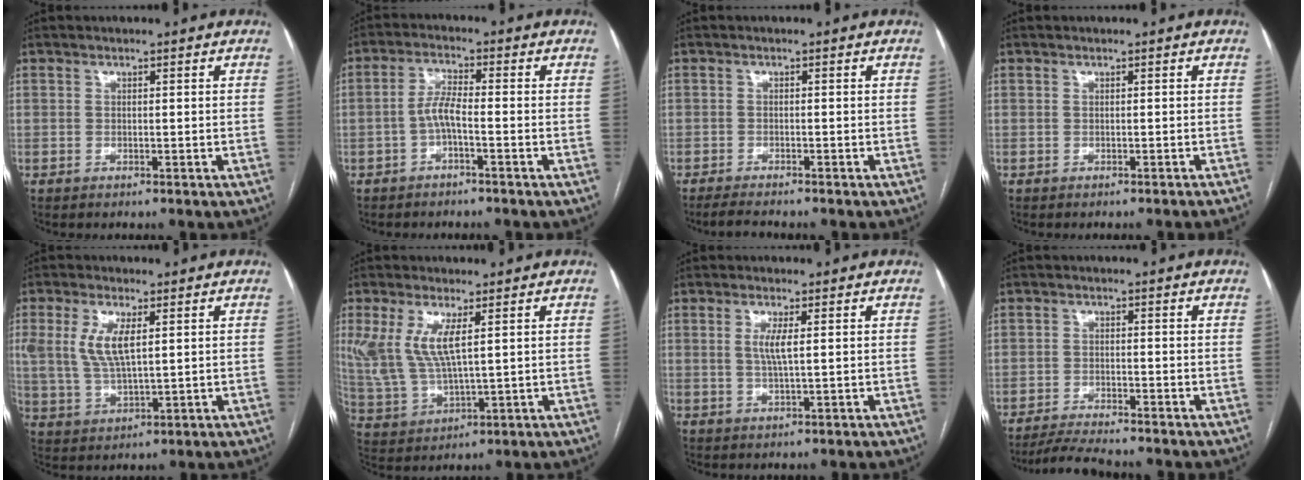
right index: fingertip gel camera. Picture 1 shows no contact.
{"total": 3.8, "force": [-1.4, 0.6, 3.5], "torque": [-0.071, 0.010, -0.028]}
{"total": 3.1, "force": [-2.8, 0.2, 1.2], "torque": [-0.025, -0.009, -0.043]}
{"total": 2.1, "force": [-1.9, -0.6, 0.8], "torque": [-0.007, 0.005, -0.023]}
{"total": 7.5, "force": [2.2, 2.9, 6.6], "torque": [-0.149, 0.004, 0.048]}
{"total": 9.3, "force": [3.1, 2.8, 8.3], "torque": [-0.200, 0.000, 0.073]}
{"total": 3.1, "force": [0.7, 0.1, 3.1], "torque": [-0.067, -0.003, 0.014]}
{"total": 5.2, "force": [-4.9, -0.3, 1.8], "torque": [-0.035, -0.019, -0.084]}